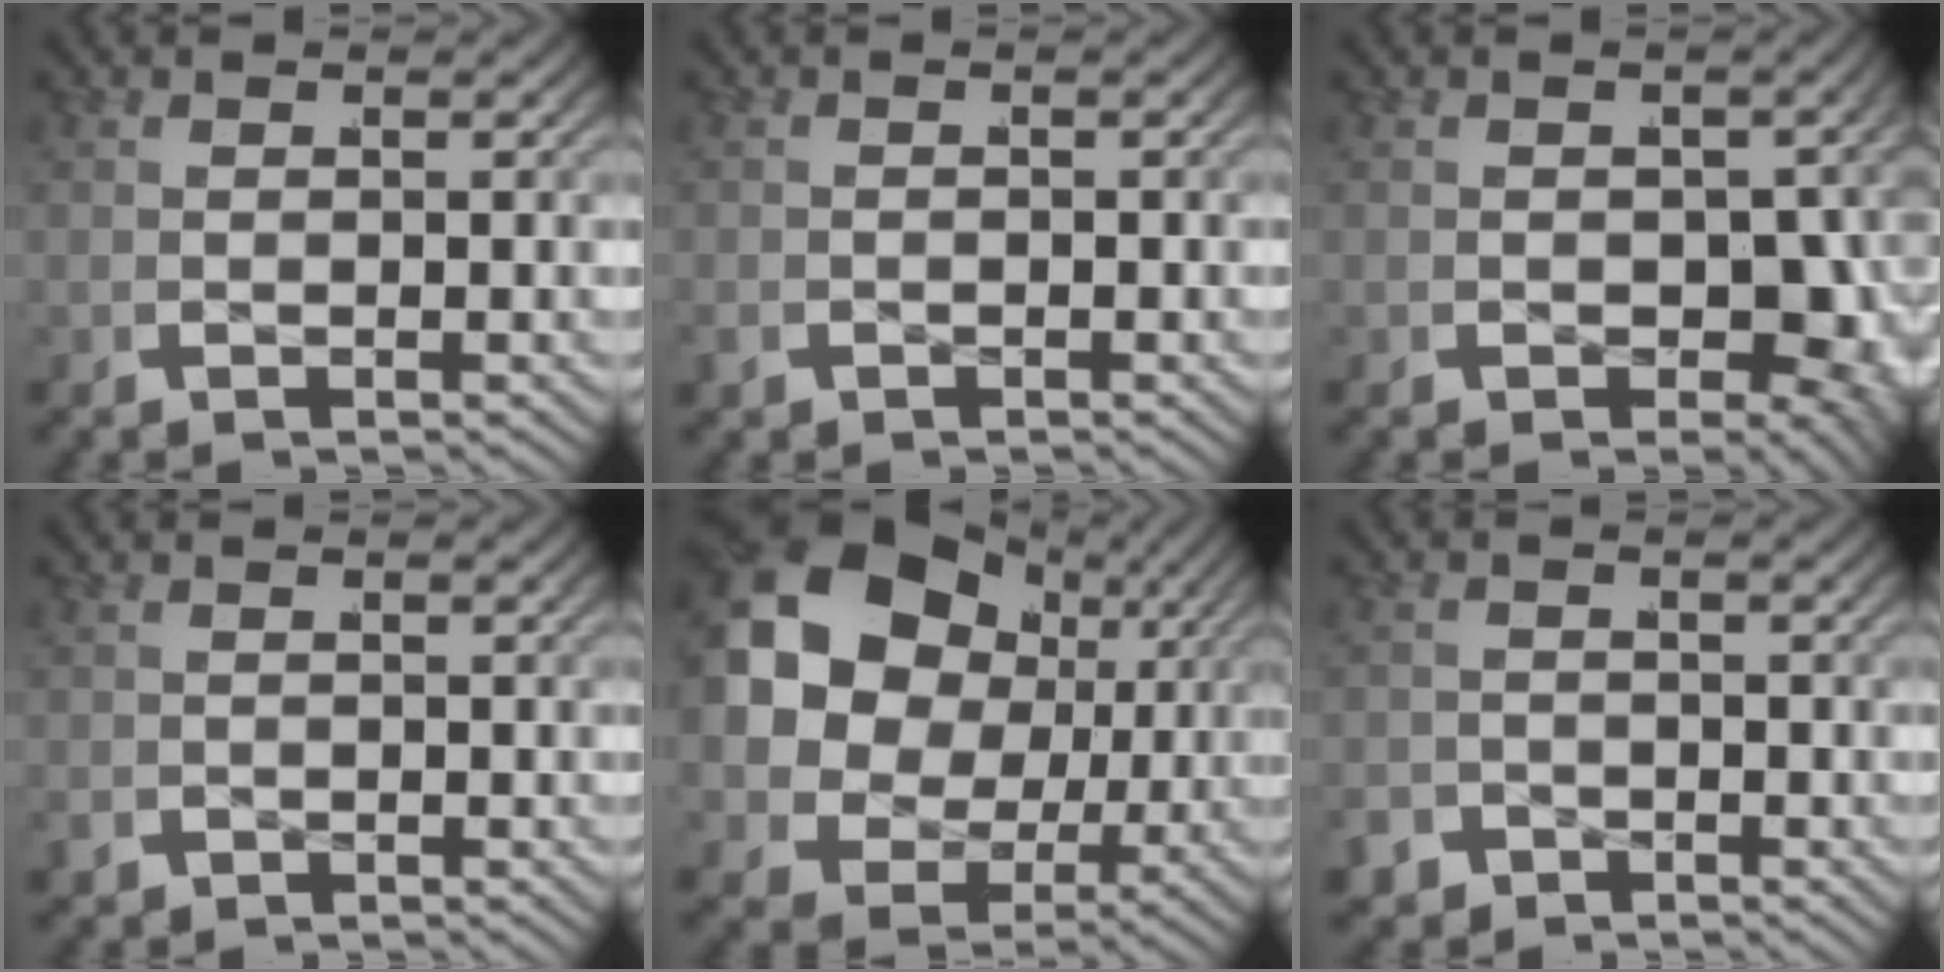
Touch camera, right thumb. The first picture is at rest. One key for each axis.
{"total": 0.7, "fx": -0.6, "fy": 0.4, "fz": 0.0, "tx": 0.001, "ty": 0.000, "tz": -0.011}
{"total": 8.0, "fx": -1.1, "fy": 5.8, "fz": 5.4, "tx": -0.081, "ty": -0.049, "tz": 0.011}
{"total": 1.2, "fx": -0.9, "fy": 0.8, "fz": 0.0, "tx": -0.002, "ty": -0.003, "tz": -0.014}
{"total": 17.1, "fx": 1.7, "fy": 12.9, "fz": 11.1, "tx": -0.258, "ty": -0.031, "tz": 0.030}
{"total": 3.0, "fx": -2.6, "fy": 1.6, "fz": -0.1, "tx": 0.005, "ty": -0.014, "tz": -0.041}